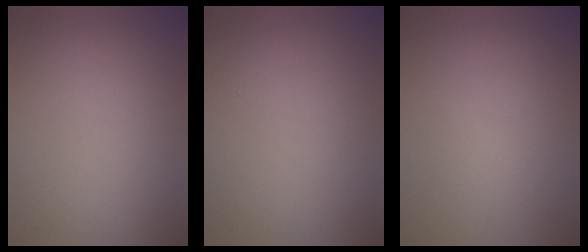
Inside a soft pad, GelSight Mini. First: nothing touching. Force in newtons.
{"total": 0.0}
{"total": 0.9, "press": 0.9, "slide": 0.1}